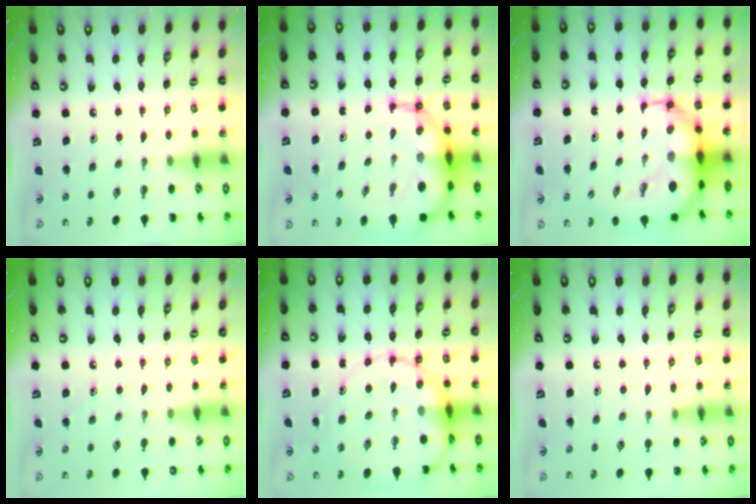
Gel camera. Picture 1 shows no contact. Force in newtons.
{"total": 14.7, "press": 14.3, "slide": 3.6}
{"total": 11.8, "press": 11.4, "slide": 3.0}
{"total": 7.0, "press": 6.8, "slide": 1.8}
{"total": 14.6, "press": 14.4, "slide": 2.5}
{"total": 4.4, "press": 4.1, "slide": 1.6}